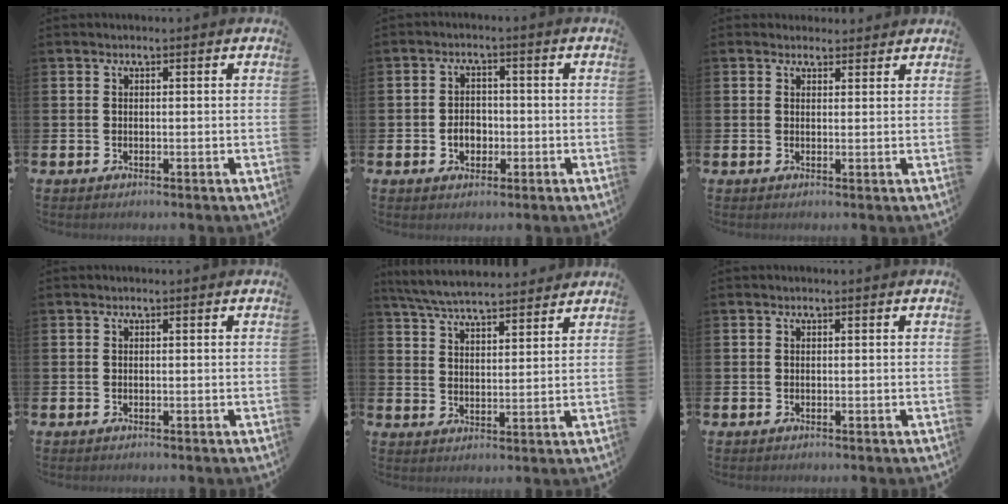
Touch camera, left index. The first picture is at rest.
{"total": 3.2, "force": [-0.9, 2.4, 1.9], "torque": [-0.025, -0.001, -0.022]}
{"total": 1.9, "force": [1.7, 0.7, -0.1], "torque": [0.008, -0.005, 0.031]}
{"total": 0.0}
{"total": 6.4, "force": [6.2, 0.7, 1.5], "torque": [-0.049, -0.030, 0.112]}
{"total": 0.0}